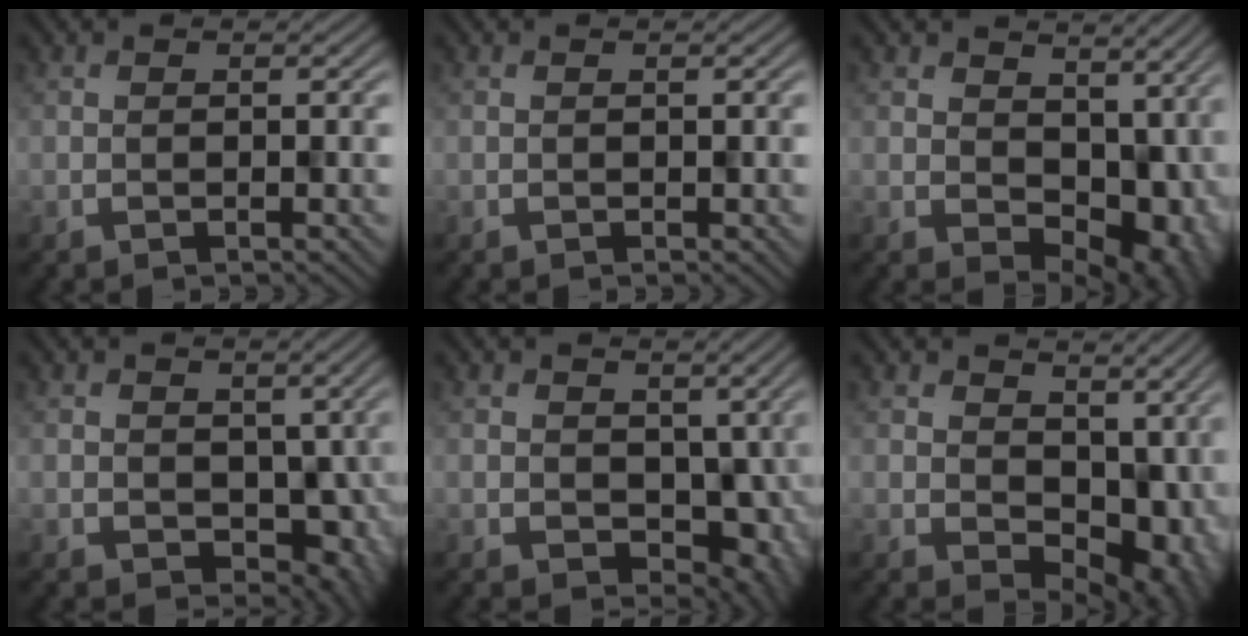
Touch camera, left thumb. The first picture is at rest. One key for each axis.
{"total": 0.0}
{"total": 9.0, "fx": 1.0, "fy": 6.6, "fz": 6.0, "tx": -0.073, "ty": -0.032, "tz": 0.031}
{"total": 5.5, "fx": -0.6, "fy": 4.6, "fz": 2.9, "tx": -0.042, "ty": -0.034, "tz": 0.009}
{"total": 6.6, "fx": -0.5, "fy": 5.5, "fz": 3.6, "tx": -0.035, "ty": -0.035, "tz": 0.010}
{"total": 9.2, "fx": 1.4, "fy": 6.8, "fz": 6.1, "tx": -0.074, "ty": -0.033, "tz": 0.038}